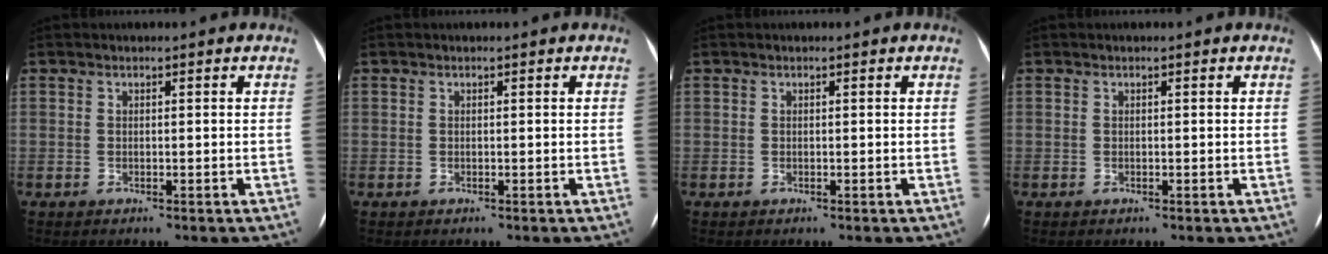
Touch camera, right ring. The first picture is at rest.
{"total": 0.0}
{"total": 0.0}
{"total": 0.0}